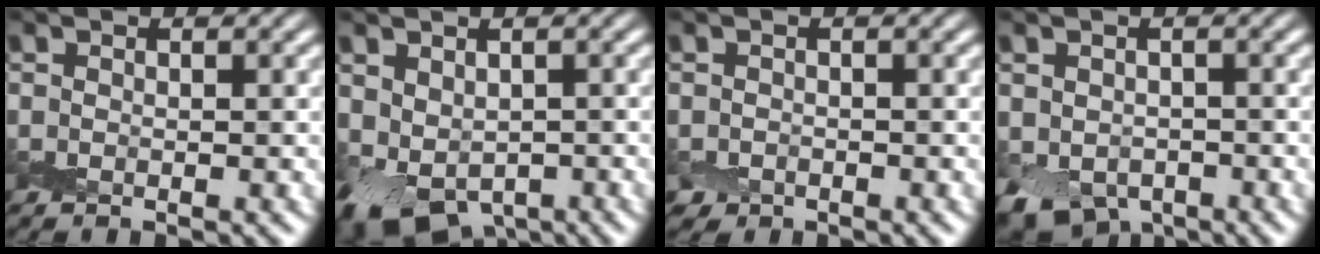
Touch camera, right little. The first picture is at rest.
{"total": 6.7, "force": [-2.5, 4.5, 4.3], "torque": [-0.074, -0.030, -0.025]}
{"total": 1.1, "force": [-0.8, 0.8, 0.0], "torque": [0.005, -0.004, -0.017]}
{"total": 5.4, "force": [-2.8, 3.6, 2.9], "torque": [-0.055, -0.020, -0.044]}